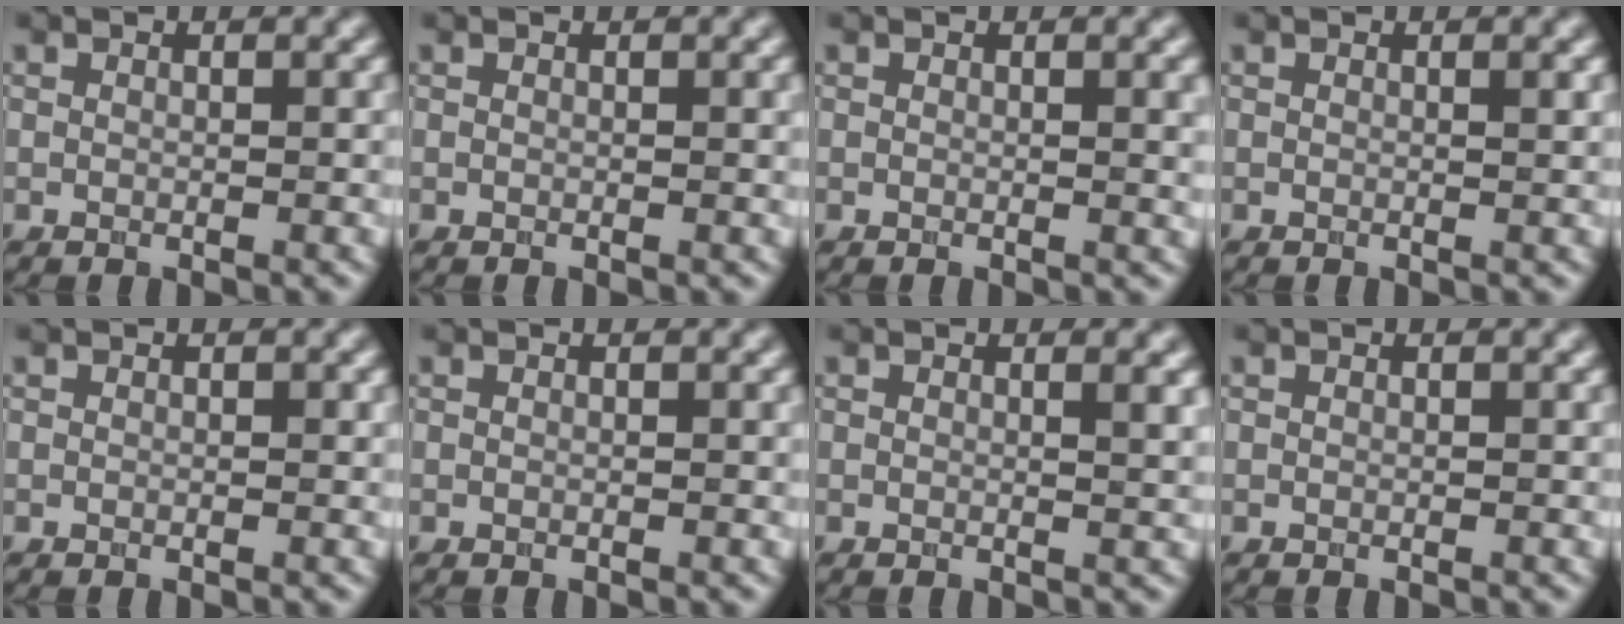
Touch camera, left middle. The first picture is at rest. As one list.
[{"total": 0.6, "force": [0.2, 0.1, 0.6], "torque": [-0.006, 0.002, 0.001]}, {"total": 1.6, "force": [0.4, 0.4, 1.5], "torque": [-0.014, 0.001, 0.003]}, {"total": 0.6, "force": [0.2, 0.1, 0.5], "torque": [-0.006, 0.000, 0.002]}, {"total": 0.0}, {"total": 0.0}, {"total": 1.8, "force": [0.7, 0.6, 1.6], "torque": [-0.012, 0.000, 0.005]}, {"total": 0.0}]